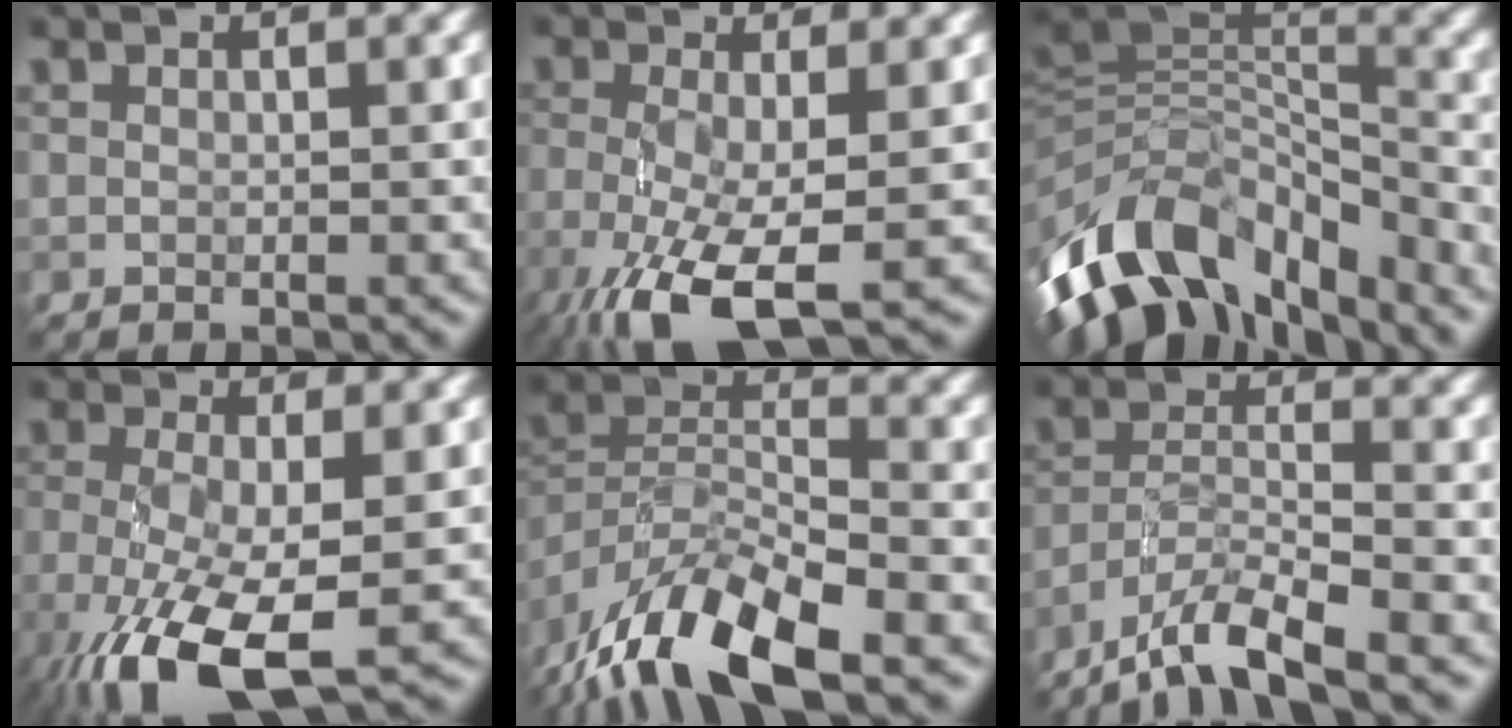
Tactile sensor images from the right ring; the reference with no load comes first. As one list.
[{"total": 8.4, "force": [-3.8, 2.8, 7.0], "torque": [-0.154, -0.022, -0.070]}, {"total": 12.2, "force": [-7.5, 6.5, 7.1], "torque": [-0.133, 0.017, -0.136]}, {"total": 10.1, "force": [-4.7, 3.5, 8.2], "torque": [-0.177, -0.023, -0.086]}, {"total": 10.9, "force": [-7.1, 3.6, 7.4], "torque": [-0.128, 0.000, -0.143]}, {"total": 7.0, "force": [-5.7, 1.2, 3.8], "torque": [-0.061, -0.002, -0.114]}]